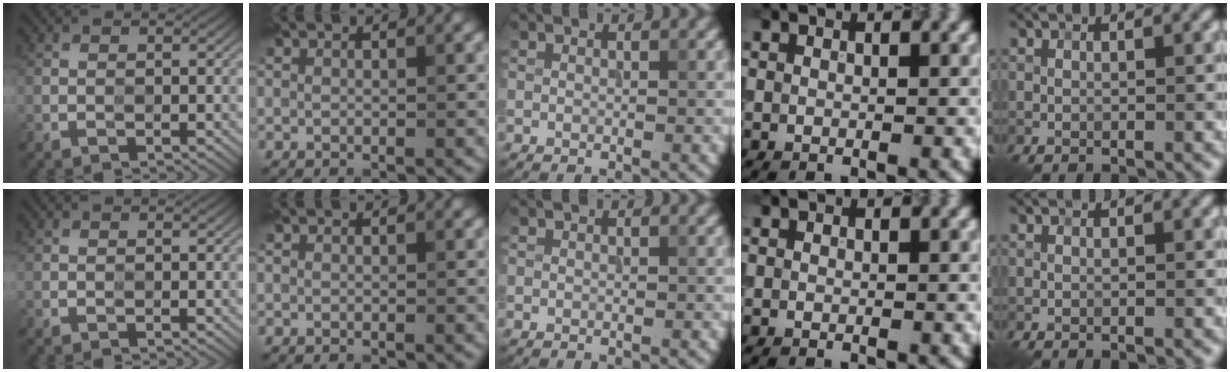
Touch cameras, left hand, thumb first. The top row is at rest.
{}